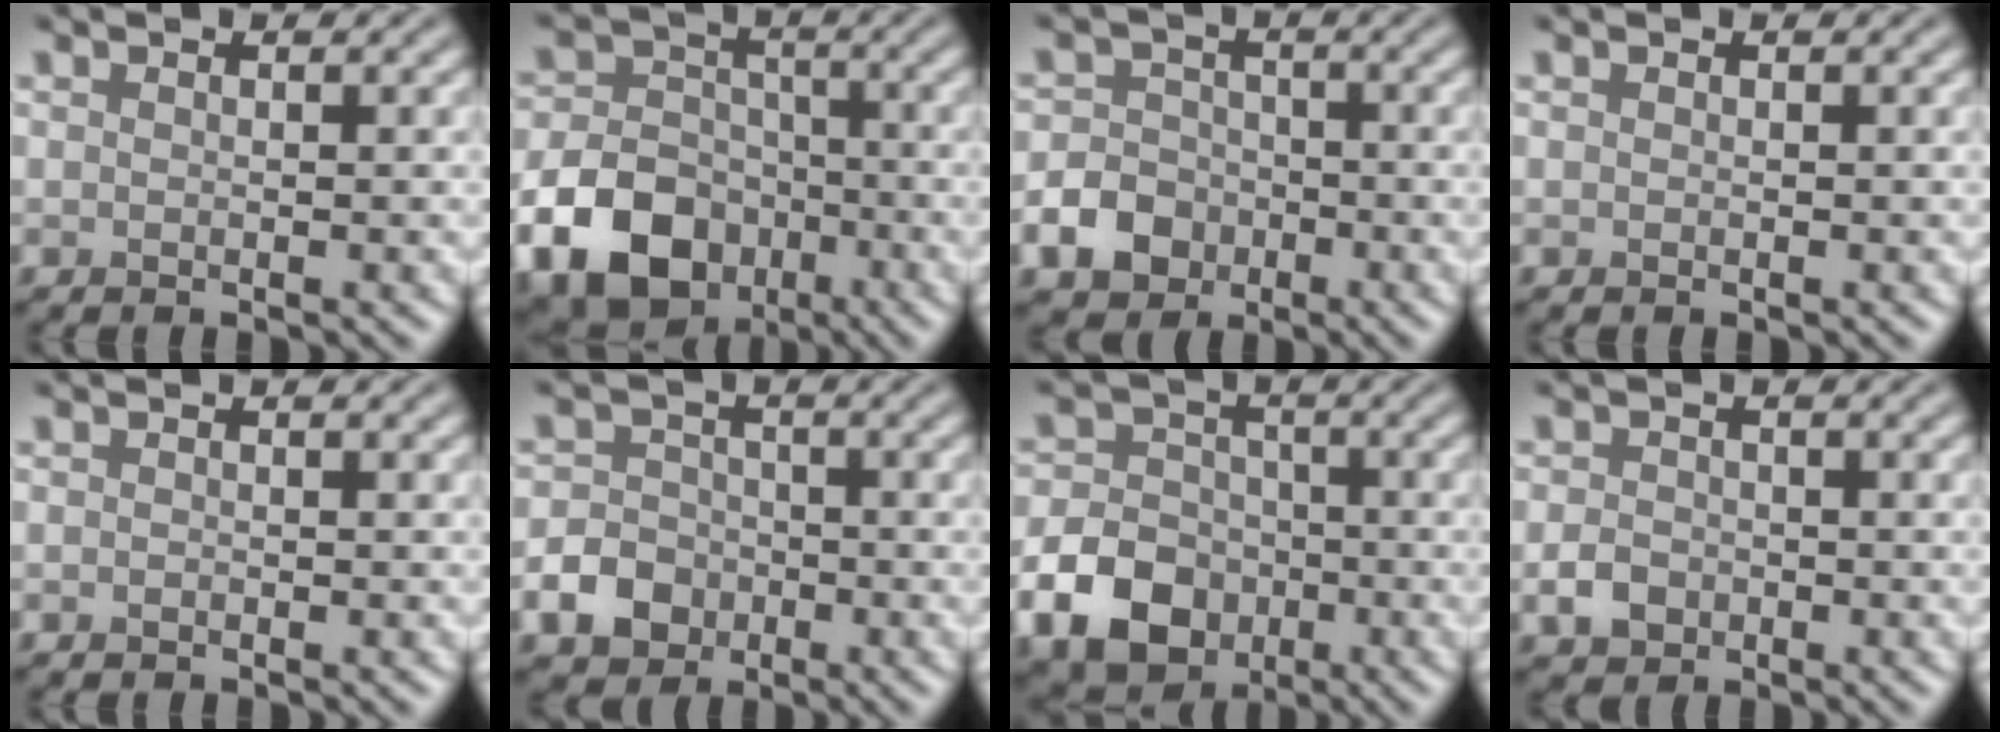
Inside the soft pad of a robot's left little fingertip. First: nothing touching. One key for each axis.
{"total": 12.7, "fx": -6.2, "fy": 9.5, "fz": 5.7, "tx": -0.110, "ty": -0.044, "tz": -0.127}
{"total": 5.2, "fx": -2.5, "fy": 4.2, "fz": 1.8, "tx": -0.023, "ty": -0.005, "tz": -0.061}
{"total": 0.0}
{"total": 0.0}
{"total": 4.5, "fx": -2.1, "fy": 3.7, "fz": 1.6, "tx": -0.023, "ty": -0.002, "tz": -0.051}
{"total": 9.1, "fx": -3.9, "fy": 7.0, "fz": 4.3, "tx": -0.080, "ty": -0.019, "tz": -0.094}
{"total": 2.1, "fx": -0.8, "fy": 1.7, "fz": 1.0, "tx": -0.015, "ty": 0.000, "tz": -0.020}